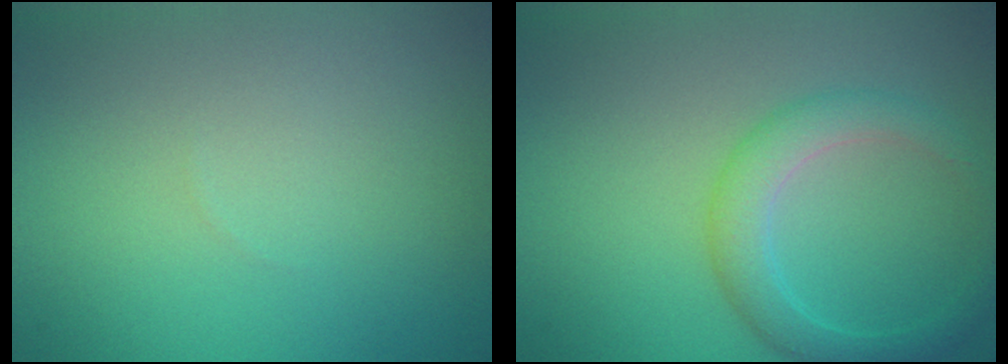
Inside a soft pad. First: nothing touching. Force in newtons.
{"total": 3.2, "press": 3.2, "slide": 0.2}